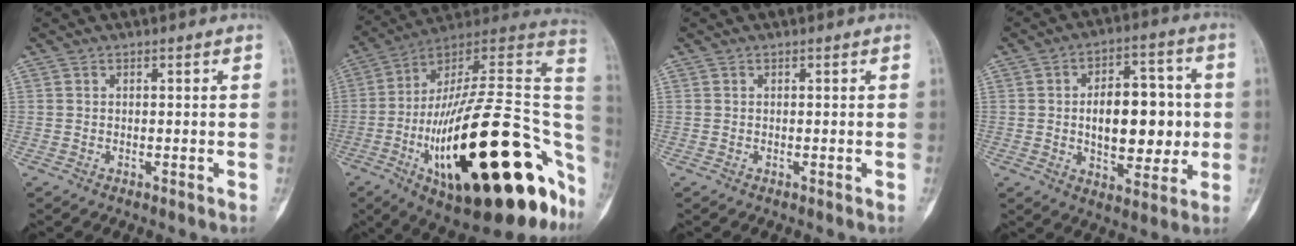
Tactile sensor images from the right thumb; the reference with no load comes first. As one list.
[{"total": 39.9, "force": [-11.1, 14.1, 35.7], "torque": [-0.464, 0.053, -0.172]}, {"total": 0.0}, {"total": 15.8, "force": [-0.2, 8.9, 13.1], "torque": [-0.148, 0.017, 0.000]}]